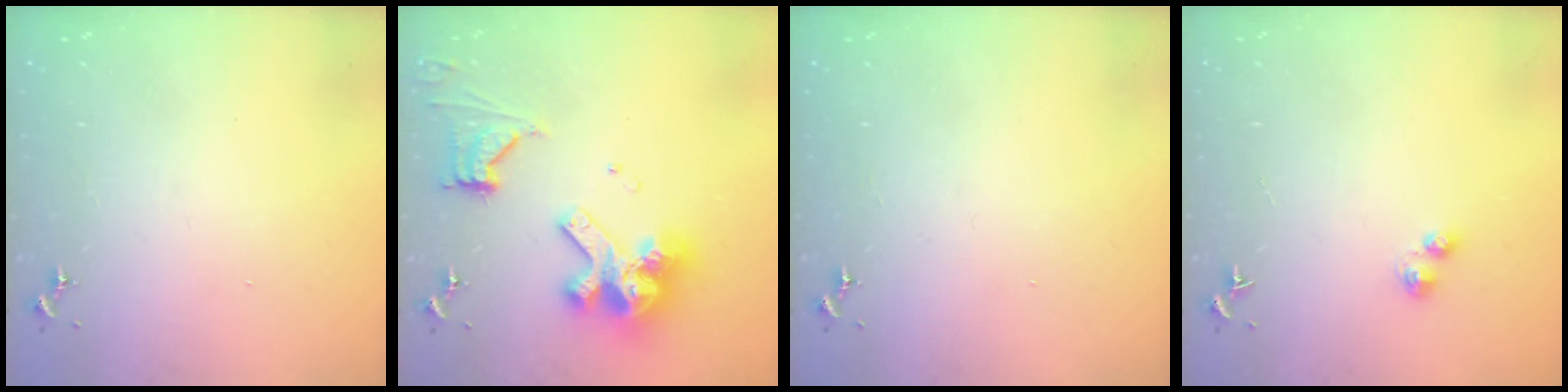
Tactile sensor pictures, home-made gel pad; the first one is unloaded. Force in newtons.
{"total": 17.2, "press": 17.2, "slide": 1.5}
{"total": 0.0}
{"total": 2.4, "press": 2.4, "slide": 0.4}